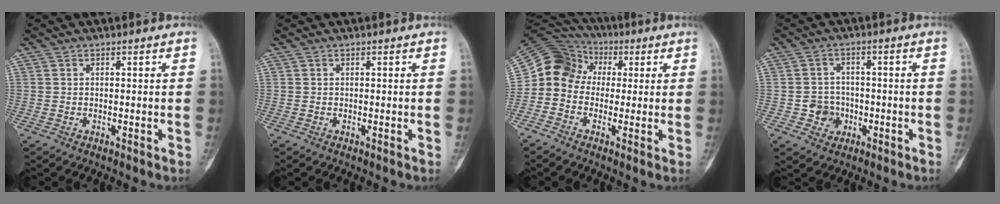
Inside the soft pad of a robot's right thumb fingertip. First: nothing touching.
{"total": 0.0}
{"total": 11.0, "force": [0.4, 9.9, 4.9], "torque": [-0.069, 0.043, -0.008]}
{"total": 4.6, "force": [-1.4, 4.3, 0.9], "torque": [0.017, 0.015, -0.022]}